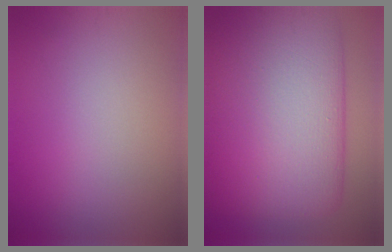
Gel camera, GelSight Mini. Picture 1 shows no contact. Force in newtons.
{"total": 16.9, "press": 16.9, "slide": 0.9}